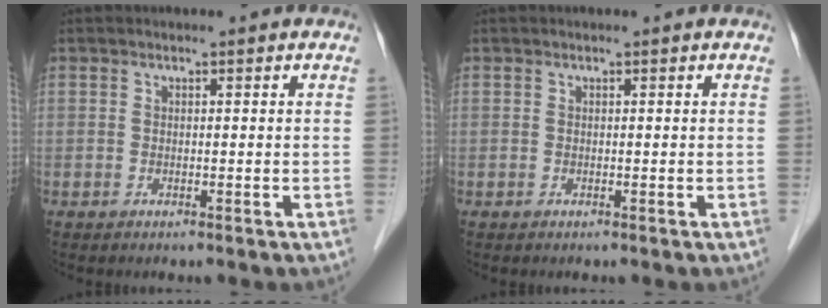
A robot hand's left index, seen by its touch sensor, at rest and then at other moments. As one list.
[{"total": 0.0}]